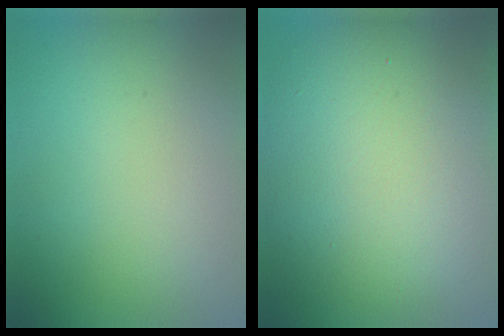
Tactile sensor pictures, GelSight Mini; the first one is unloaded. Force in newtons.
{"total": 14.1, "press": 14.1, "slide": 1.2}